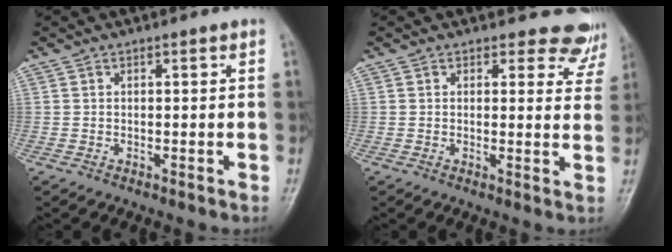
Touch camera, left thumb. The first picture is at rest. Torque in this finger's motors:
{"motor_torque": [-0.17, 0.18, -0.01, 0.04, 0.03]}